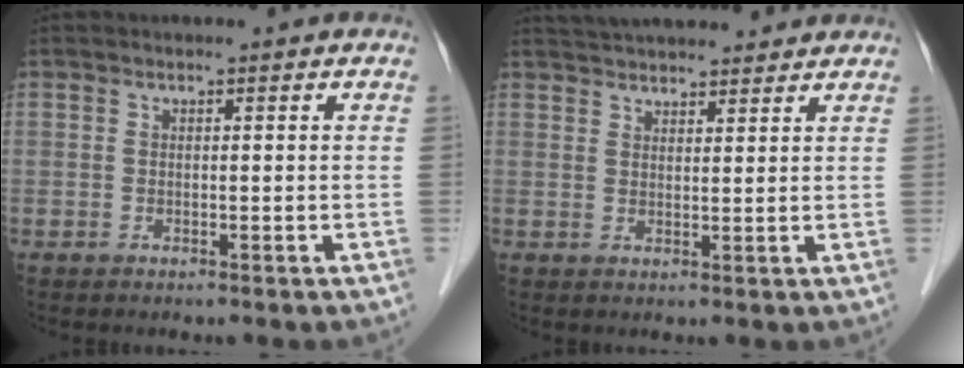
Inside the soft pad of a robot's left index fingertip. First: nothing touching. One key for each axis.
{"total": 11.1, "fx": 10.1, "fy": 2.7, "fz": 3.7, "tx": -0.051, "ty": 0.035, "tz": 0.148}